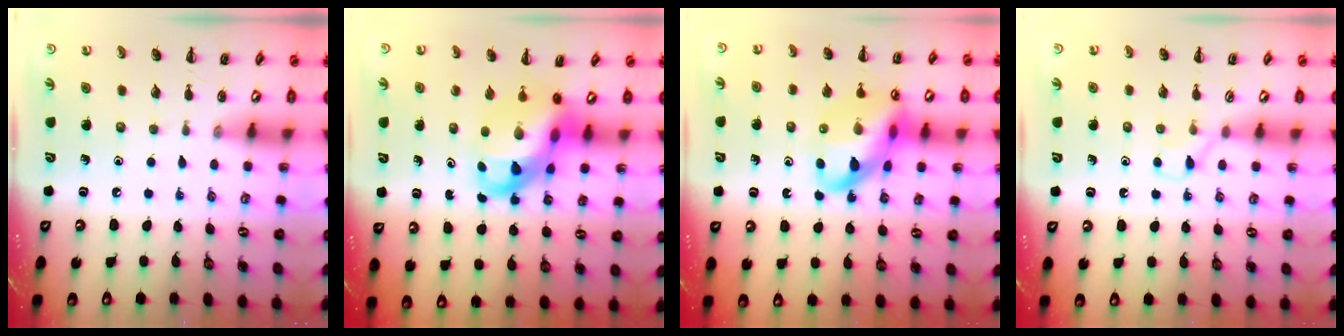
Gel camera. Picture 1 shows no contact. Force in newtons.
{"total": 10.4, "press": 10.1, "slide": 2.6}
{"total": 16.2, "press": 16.0, "slide": 2.4}
{"total": 3.3, "press": 3.0, "slide": 1.3}